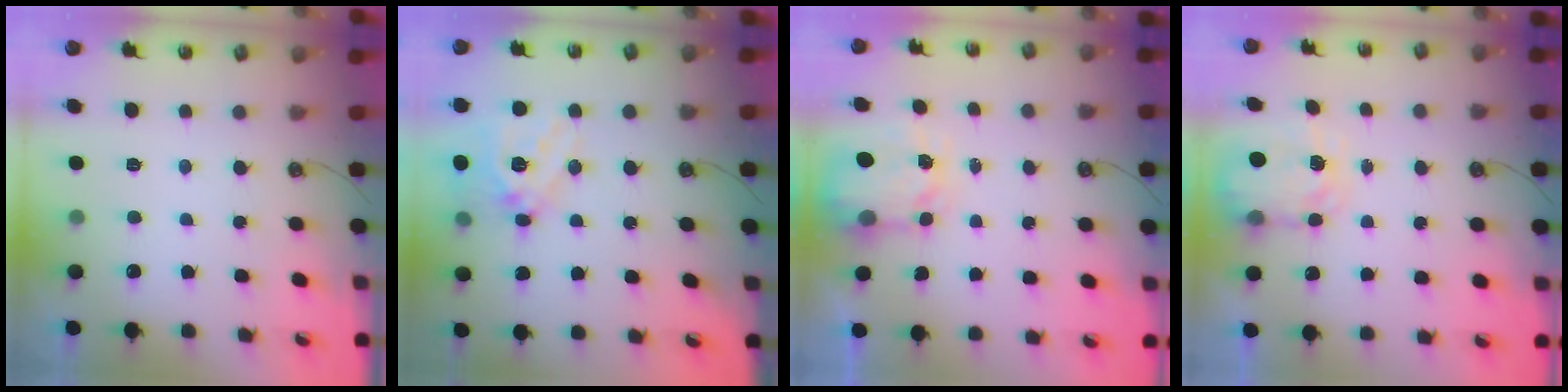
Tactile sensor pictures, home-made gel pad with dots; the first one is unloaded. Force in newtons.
{"total": 17.6, "press": 17.4, "slide": 3.0}
{"total": 3.9, "press": 3.8, "slide": 0.6}
{"total": 5.0, "press": 5.0, "slide": 0.3}